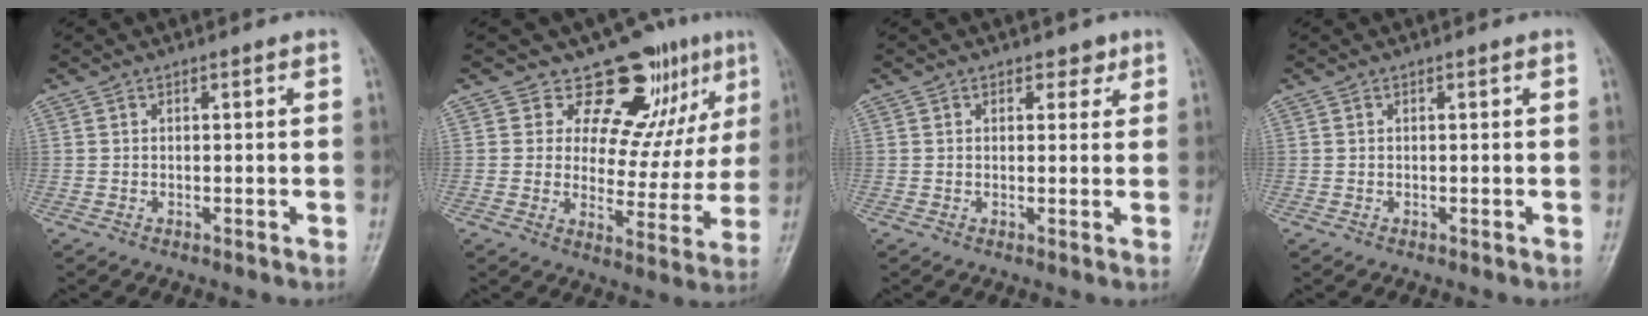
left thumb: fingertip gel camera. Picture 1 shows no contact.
{"total": 13.6, "force": [9.2, 7.2, 6.9], "torque": [-0.037, -0.057, 0.123]}
{"total": 2.3, "force": [1.5, 1.6, 0.9], "torque": [0.007, -0.006, 0.016]}
{"total": 0.0}